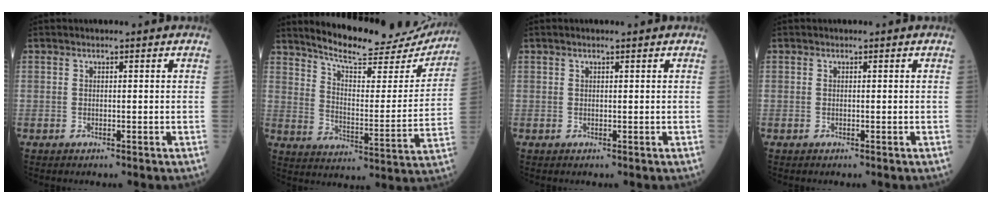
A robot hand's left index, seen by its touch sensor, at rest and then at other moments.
{"total": 21.8, "force": [20.2, 3.8, 7.4], "torque": [-0.107, -0.039, 0.269]}
{"total": 1.3, "force": [0.9, 0.0, 0.9], "torque": [-0.018, 0.012, 0.015]}
{"total": 0.0}